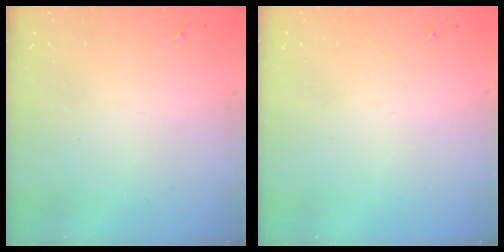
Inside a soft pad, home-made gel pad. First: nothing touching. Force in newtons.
{"total": 0.0}